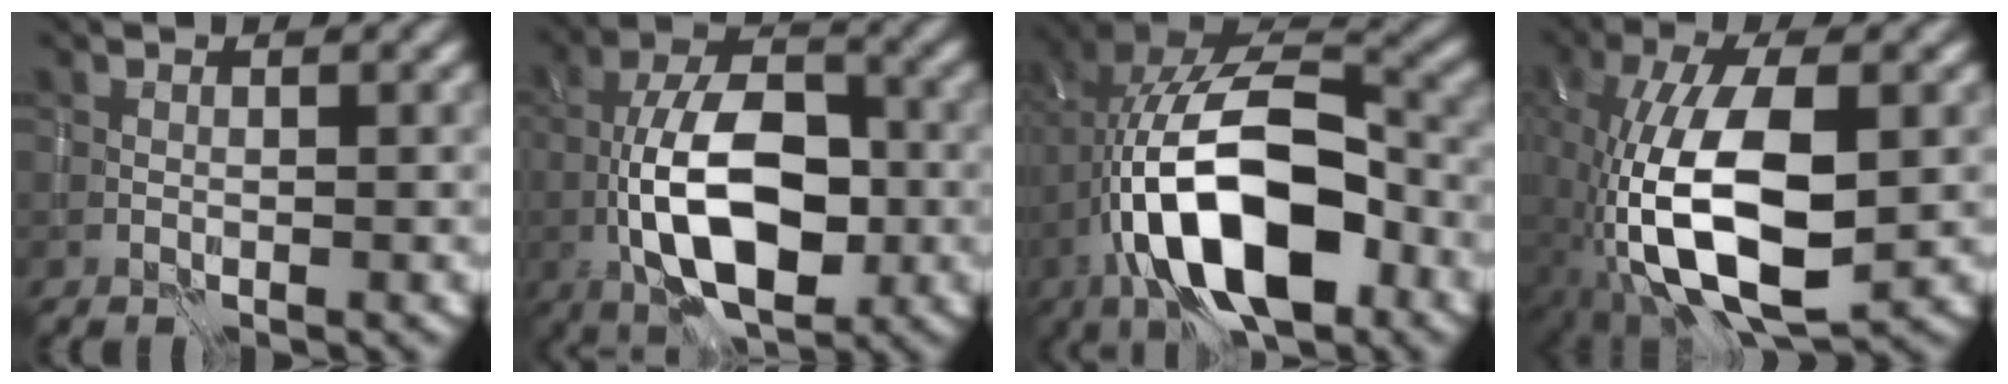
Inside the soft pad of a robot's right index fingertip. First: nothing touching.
{"total": 11.5, "force": [-3.0, 5.7, 9.6], "torque": [-0.168, 0.009, -0.061]}
{"total": 15.4, "force": [-4.6, 7.7, 12.5], "torque": [-0.220, 0.004, -0.083]}
{"total": 12.3, "force": [-3.2, 5.1, 10.7], "torque": [-0.222, -0.003, -0.059]}